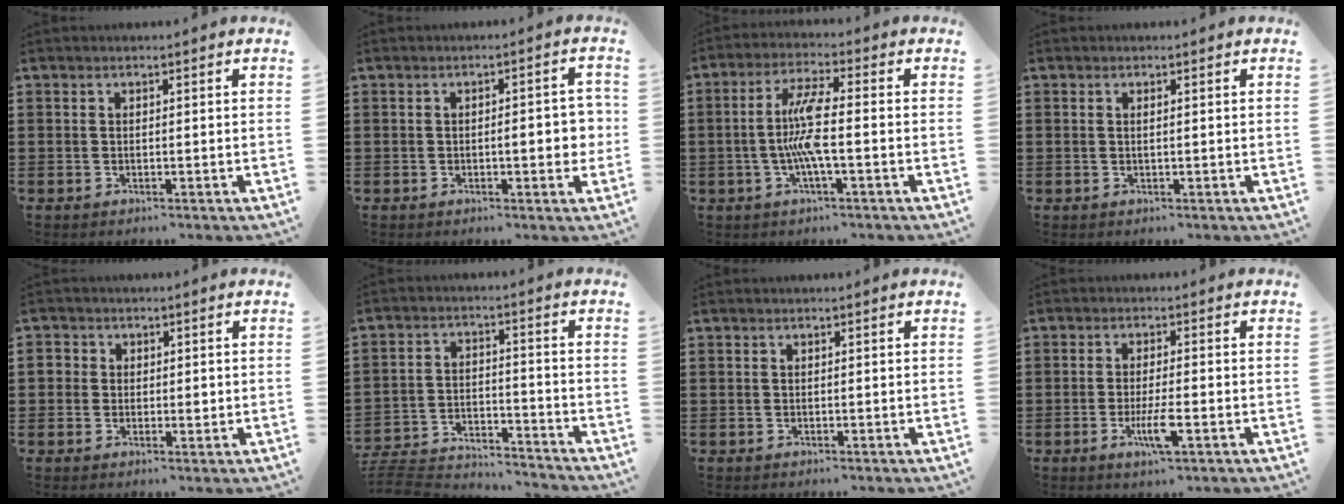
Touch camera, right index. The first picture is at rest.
{"total": 4.7, "force": [-0.6, 1.3, 4.5], "torque": [-0.051, -0.002, -0.017]}
{"total": 7.2, "force": [-1.1, 1.1, 7.0], "torque": [-0.154, -0.009, -0.031]}
{"total": 0.6, "force": [0.0, -0.1, 0.6], "torque": [-0.011, -0.003, 0.001]}
{"total": 2.4, "force": [0.2, 2.1, 1.0], "torque": [-0.027, 0.010, 0.001]}
{"total": 5.4, "force": [-5.3, 0.5, 1.1], "torque": [-0.038, -0.006, -0.111]}
{"total": 0.0}
{"total": 5.0, "force": [-1.9, 0.7, 4.6], "torque": [-0.089, -0.012, -0.034]}